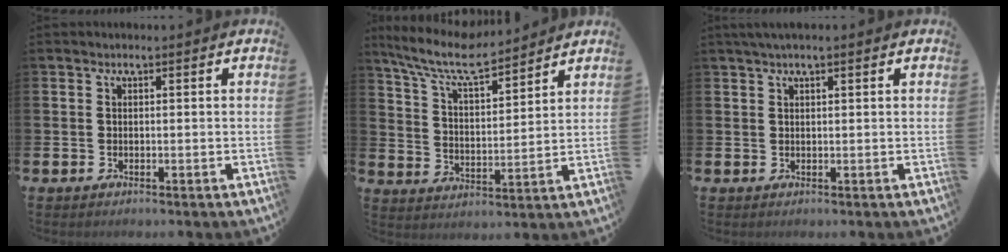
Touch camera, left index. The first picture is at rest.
{"total": 8.8, "force": [7.9, 1.5, 3.5], "torque": [-0.096, -0.042, 0.139]}
{"total": 1.8, "force": [1.4, 0.3, 1.0], "torque": [-0.017, 0.003, 0.024]}